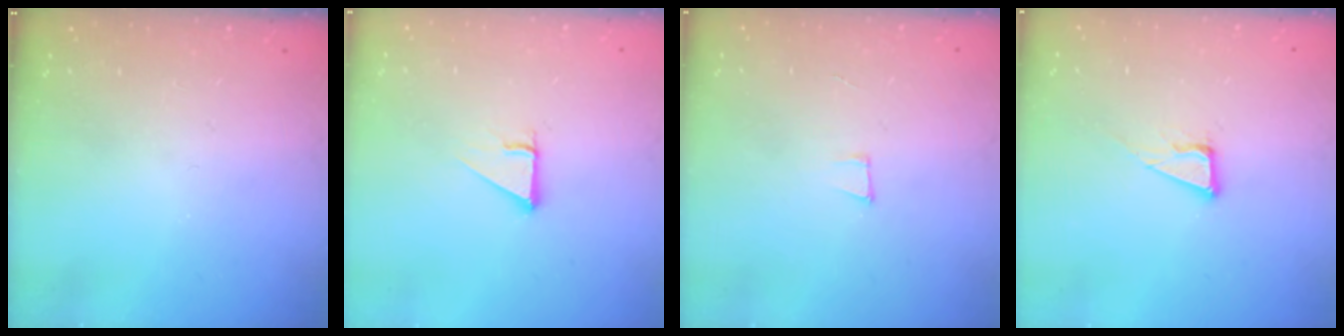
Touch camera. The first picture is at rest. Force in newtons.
{"total": 2.7, "press": 2.7, "slide": 0.0}
{"total": 3.7, "press": 2.5, "slide": 2.6}
{"total": 7.0, "press": 6.4, "slide": 2.8}